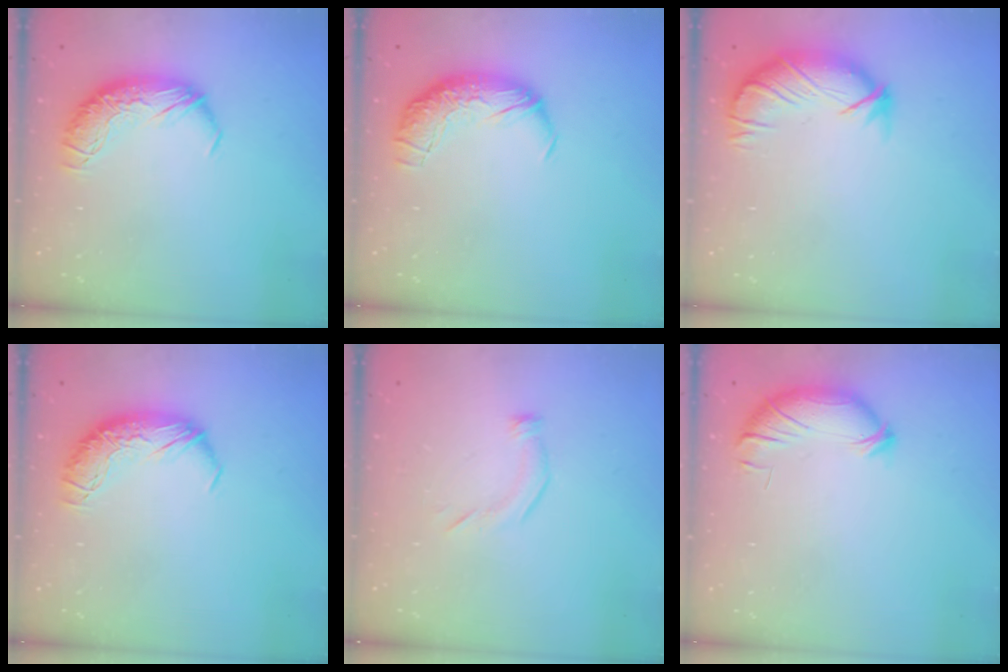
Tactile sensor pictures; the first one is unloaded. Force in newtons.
{"total": 2.3, "press": 0.9, "slide": 2.1}
{"total": 3.9, "press": 3.3, "slide": 2.0}
{"total": 0.0}
{"total": 4.7, "press": 4.7, "slide": 0.5}
{"total": 3.5, "press": 3.3, "slide": 1.3}